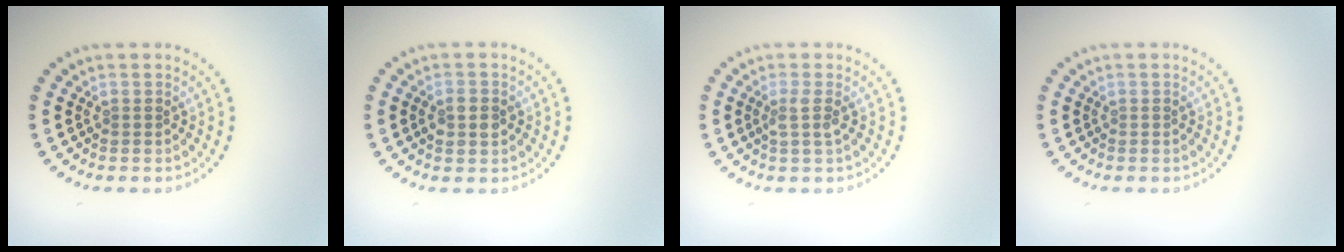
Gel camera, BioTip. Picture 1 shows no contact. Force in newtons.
{"total": 2.6, "press": 2.6, "slide": 0.1}
{"total": 1.4, "press": 1.0, "slide": 1.0}
{"total": 0.0}